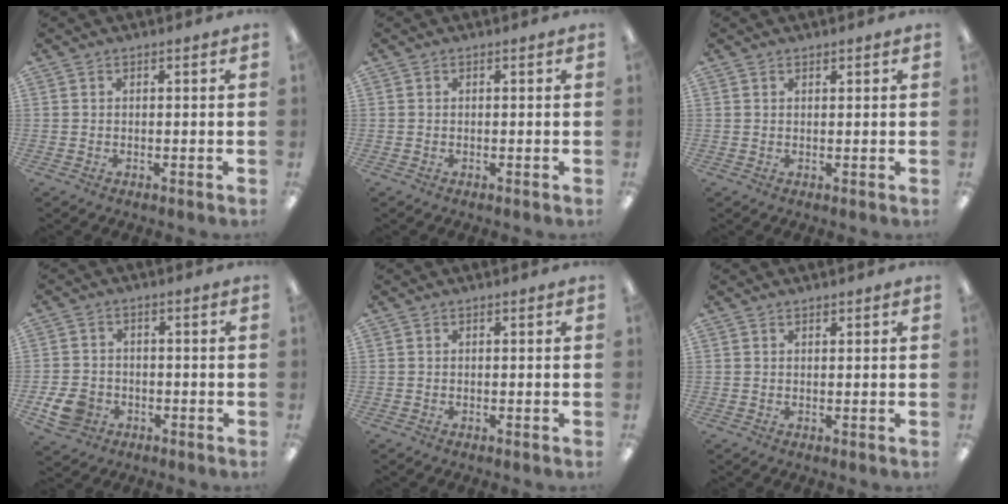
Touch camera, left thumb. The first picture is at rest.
{"total": 0.0}
{"total": 0.9, "force": [0.8, 0.4, 0.1], "torque": [-0.003, -0.001, 0.016]}
{"total": 6.6, "force": [-2.6, 5.3, 3.0], "torque": [-0.065, 0.013, -0.048]}
{"total": 0.0}
{"total": 0.9, "force": [0.8, 0.3, 0.1], "torque": [-0.003, 0.000, 0.015]}